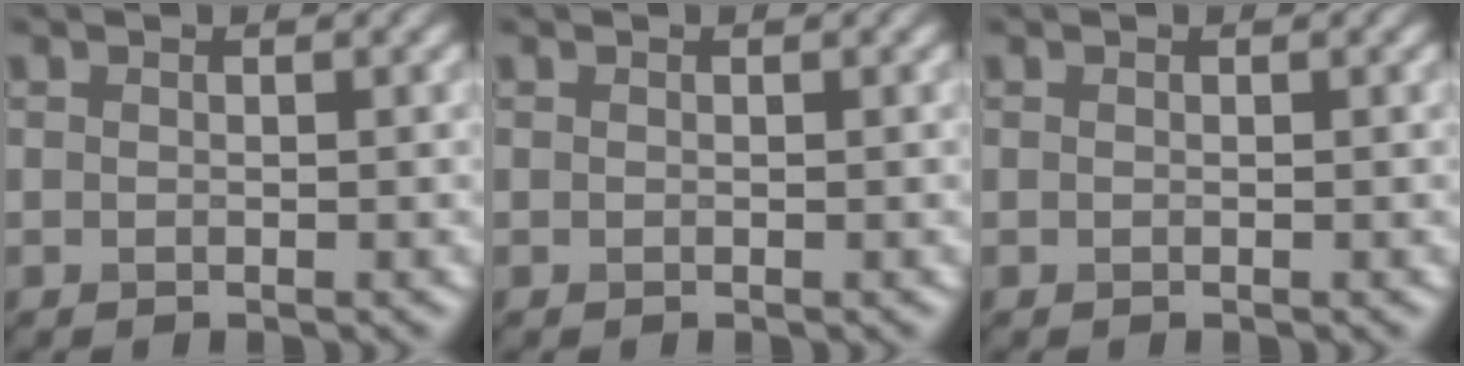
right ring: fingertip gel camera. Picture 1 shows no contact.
{"total": 0.0}
{"total": 0.0}